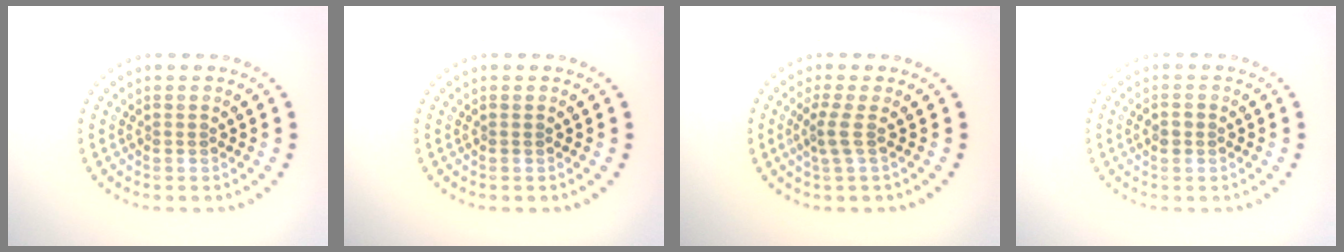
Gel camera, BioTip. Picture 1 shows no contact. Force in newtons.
{"total": 0.0}
{"total": 2.0, "press": 1.3, "slide": 1.5}
{"total": 1.0, "press": 1.0, "slide": 0.2}